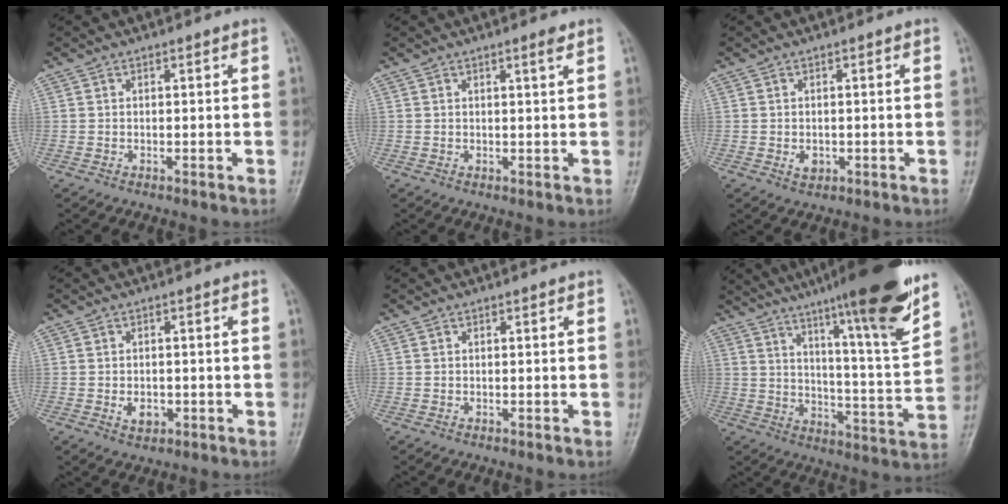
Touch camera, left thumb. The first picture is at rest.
{"total": 1.7, "force": [1.0, 0.0, 1.3], "torque": [-0.019, -0.006, 0.016]}
{"total": 1.8, "force": [-0.5, 1.5, 1.0], "torque": [-0.007, 0.000, -0.002]}
{"total": 2.8, "force": [-0.9, 2.1, 1.7], "torque": [-0.018, 0.001, -0.008]}
{"total": 0.0}
{"total": 21.4, "force": [14.6, 1.6, 15.6], "torque": [-0.209, -0.066, 0.216]}